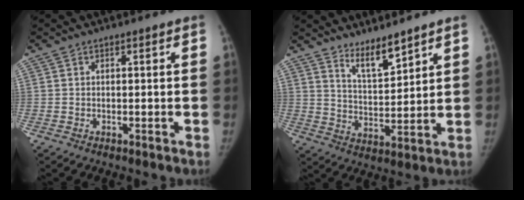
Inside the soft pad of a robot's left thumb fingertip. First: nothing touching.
{"total": 6.9, "force": [5.7, 1.6, 3.6], "torque": [-0.050, -0.057, 0.108]}